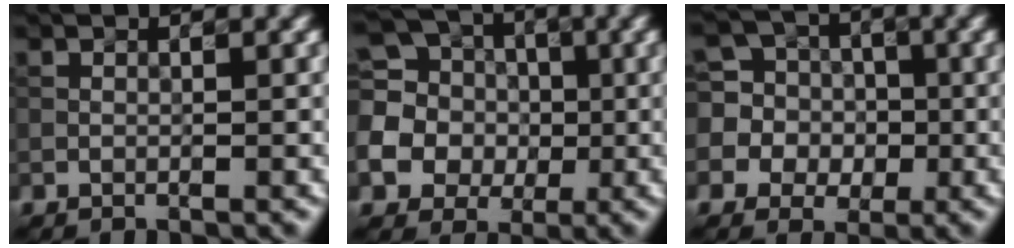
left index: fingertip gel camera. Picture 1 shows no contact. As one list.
[{"total": 10.8, "force": [0.5, 9.9, 4.2], "torque": [-0.151, 0.026, -0.015]}, {"total": 7.1, "force": [0.5, 6.9, 1.9], "torque": [-0.059, 0.041, -0.014]}]